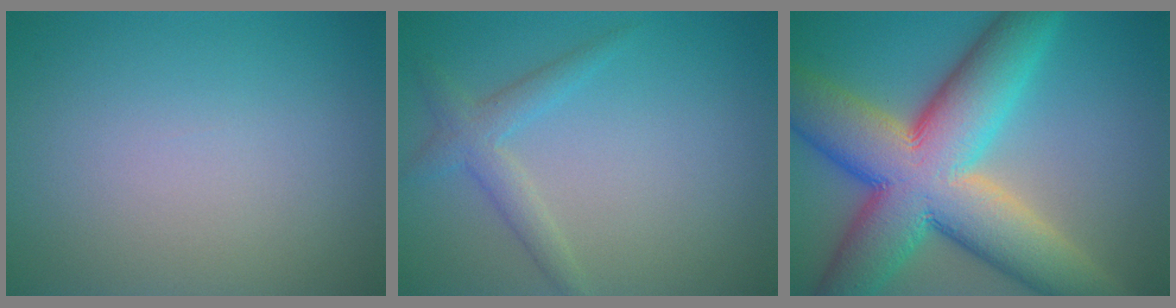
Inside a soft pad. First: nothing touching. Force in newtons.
{"total": 2.4, "press": 2.4, "slide": 0.2}
{"total": 14.6, "press": 14.6, "slide": 0.7}